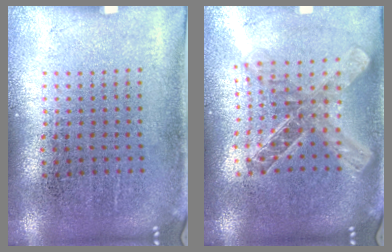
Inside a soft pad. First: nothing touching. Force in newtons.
{"total": 2.0, "press": 1.7, "slide": 1.1}